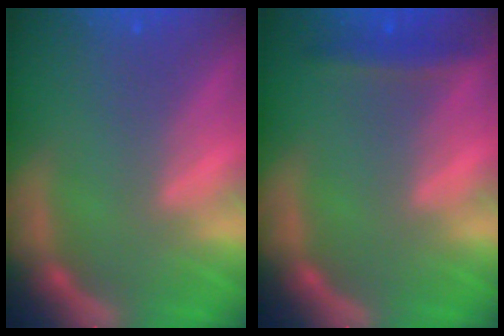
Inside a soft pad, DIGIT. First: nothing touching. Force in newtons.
{"total": 1.9}